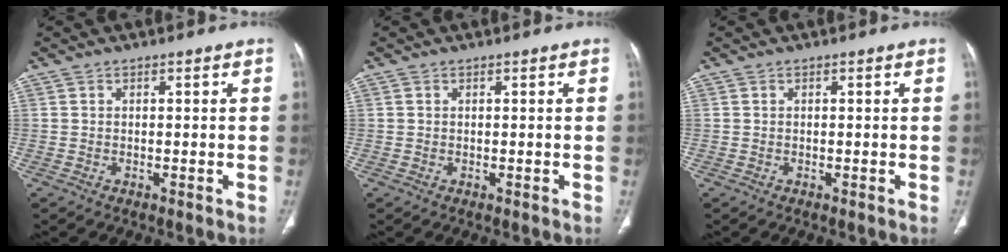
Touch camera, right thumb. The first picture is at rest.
{"total": 0.0}
{"total": 0.0}